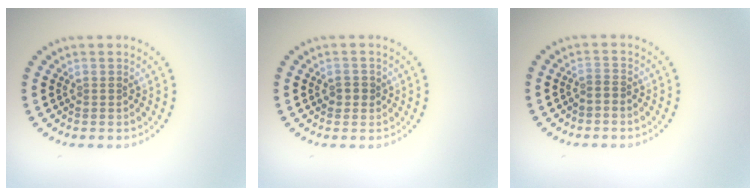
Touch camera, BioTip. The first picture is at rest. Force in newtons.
{"total": 1.3, "press": 1.2, "slide": 0.5}
{"total": 0.6, "press": 0.4, "slide": 0.4}